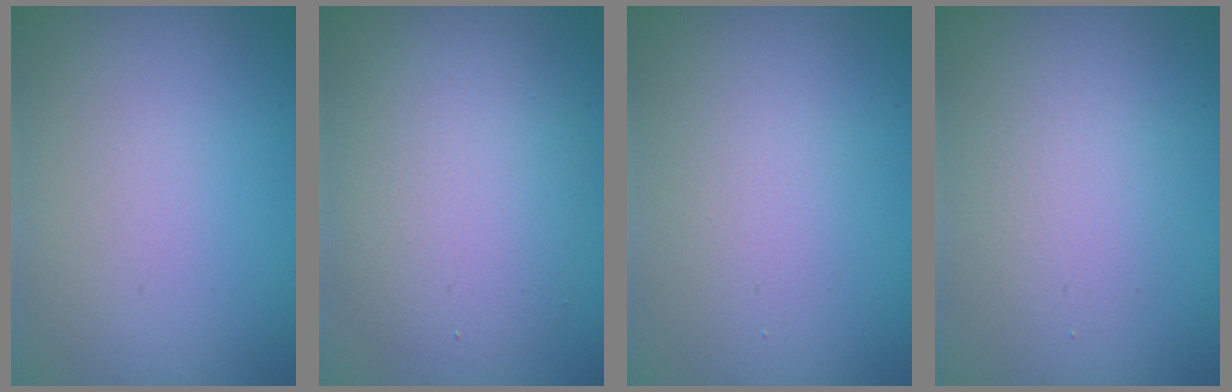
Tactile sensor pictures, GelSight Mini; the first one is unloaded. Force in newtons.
{"total": 5.0, "press": 5.0, "slide": 0.2}
{"total": 1.6, "press": 1.6, "slide": 0.1}
{"total": 5.3, "press": 5.2, "slide": 0.2}